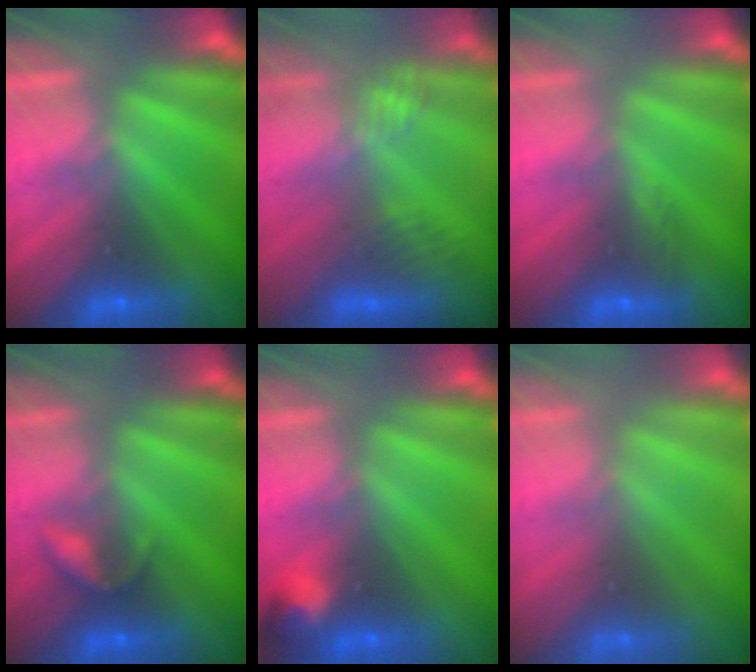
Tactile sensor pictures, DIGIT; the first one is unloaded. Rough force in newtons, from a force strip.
{"total": 2.9}
{"total": 2.8}
{"total": 2.2}
{"total": 2.8}
{"total": 2.9}